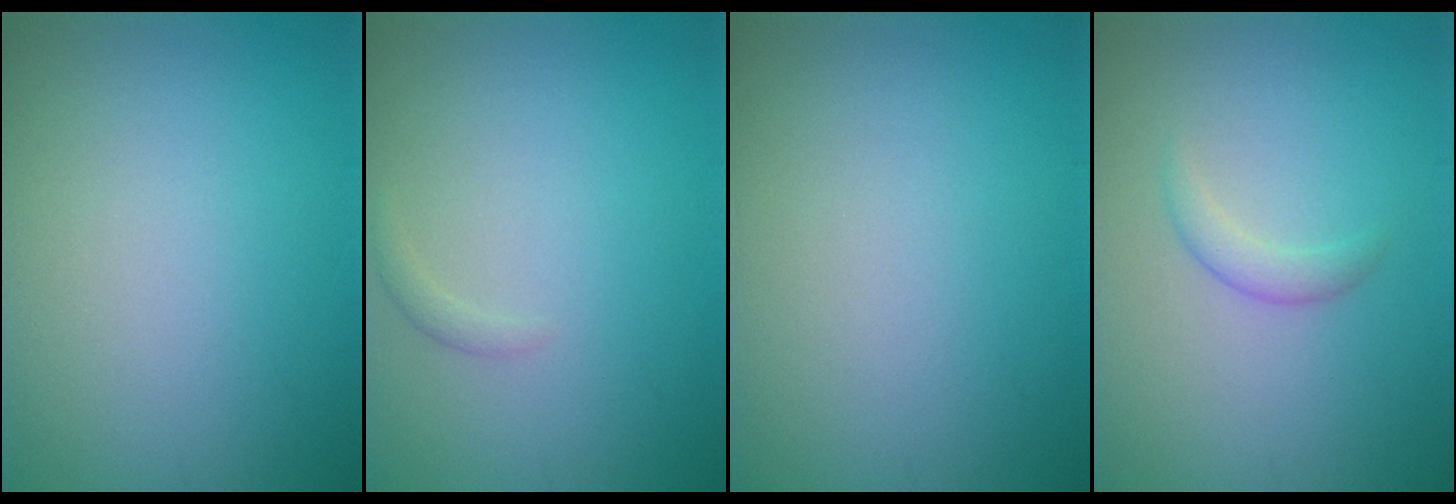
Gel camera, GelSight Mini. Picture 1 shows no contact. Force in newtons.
{"total": 0.7, "press": 0.7, "slide": 0.1}
{"total": 0.0}
{"total": 1.4, "press": 1.4, "slide": 0.0}